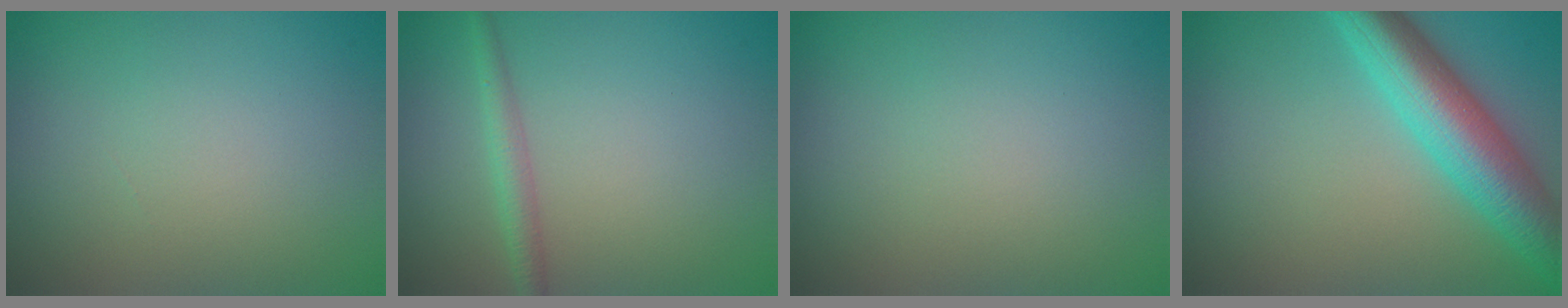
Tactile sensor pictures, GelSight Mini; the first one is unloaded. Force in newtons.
{"total": 1.9, "press": 1.9, "slide": 0.0}
{"total": 0.0}
{"total": 7.5, "press": 7.5, "slide": 0.3}